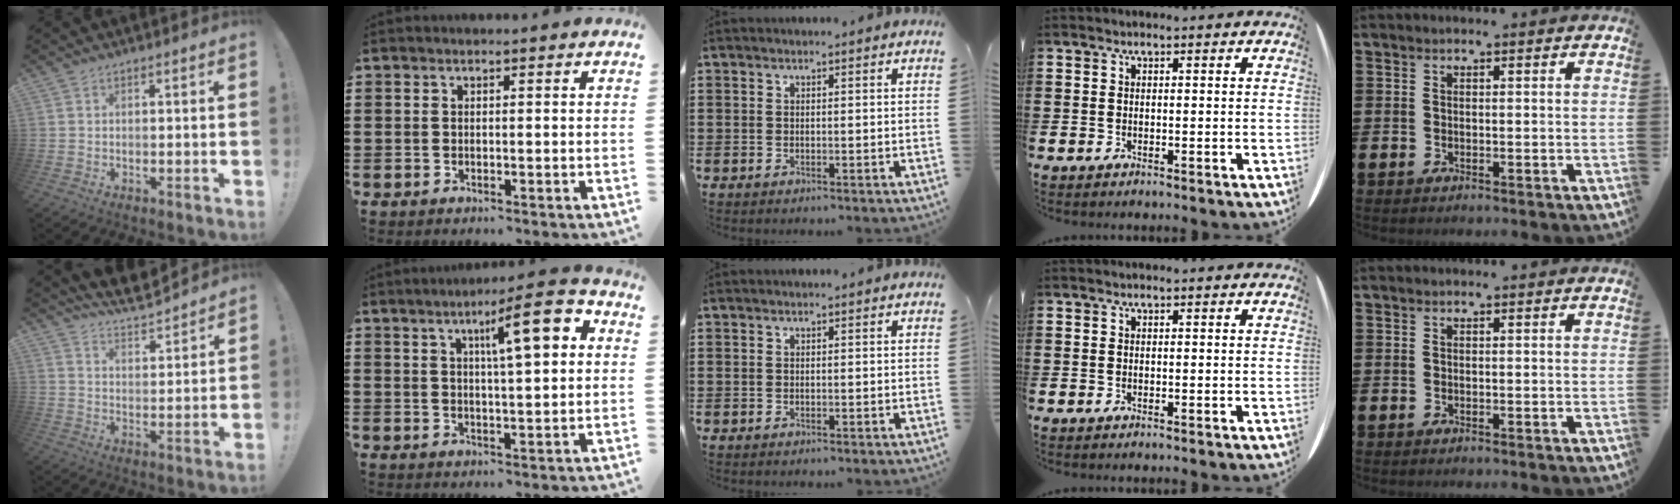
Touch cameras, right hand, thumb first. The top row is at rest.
{"thumb": {"total": 8.1, "force": [7.6, 1.4, 2.7], "torque": [-0.060, -0.066, 0.136]}, "index": {"total": 9.8, "force": [3.4, 2.0, 9.0], "torque": [-0.150, -0.002, 0.048]}}